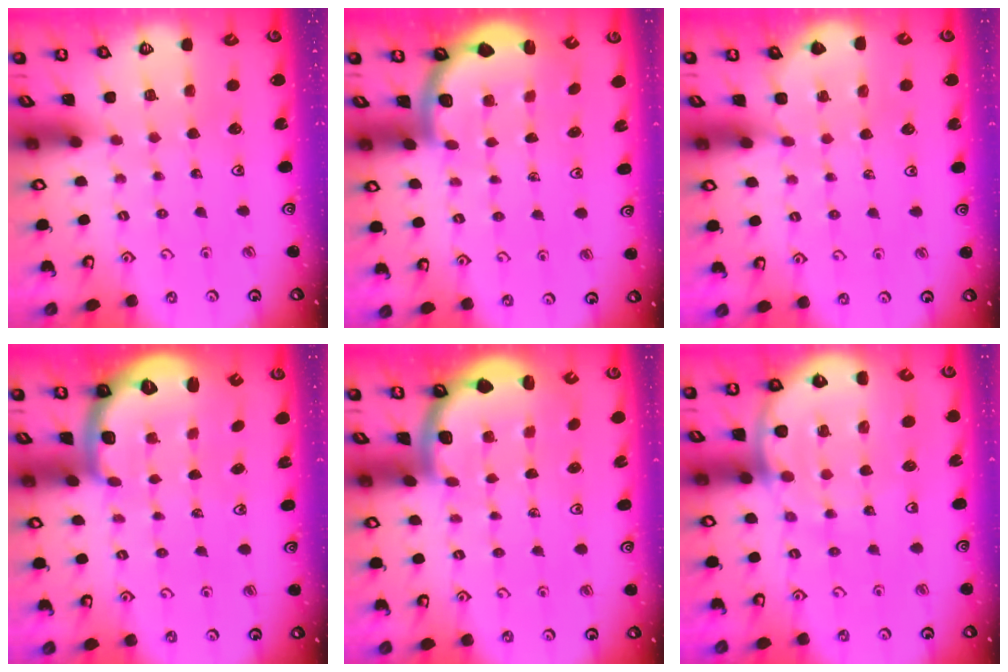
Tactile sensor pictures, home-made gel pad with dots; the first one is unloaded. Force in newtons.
{"total": 2.6, "press": 2.5, "slide": 0.7}
{"total": 1.6, "press": 1.5, "slide": 0.2}
{"total": 1.9, "press": 1.8, "slide": 0.5}
{"total": 1.8, "press": 1.8, "slide": 0.1}
{"total": 8.9, "press": 8.8, "slide": 1.3}